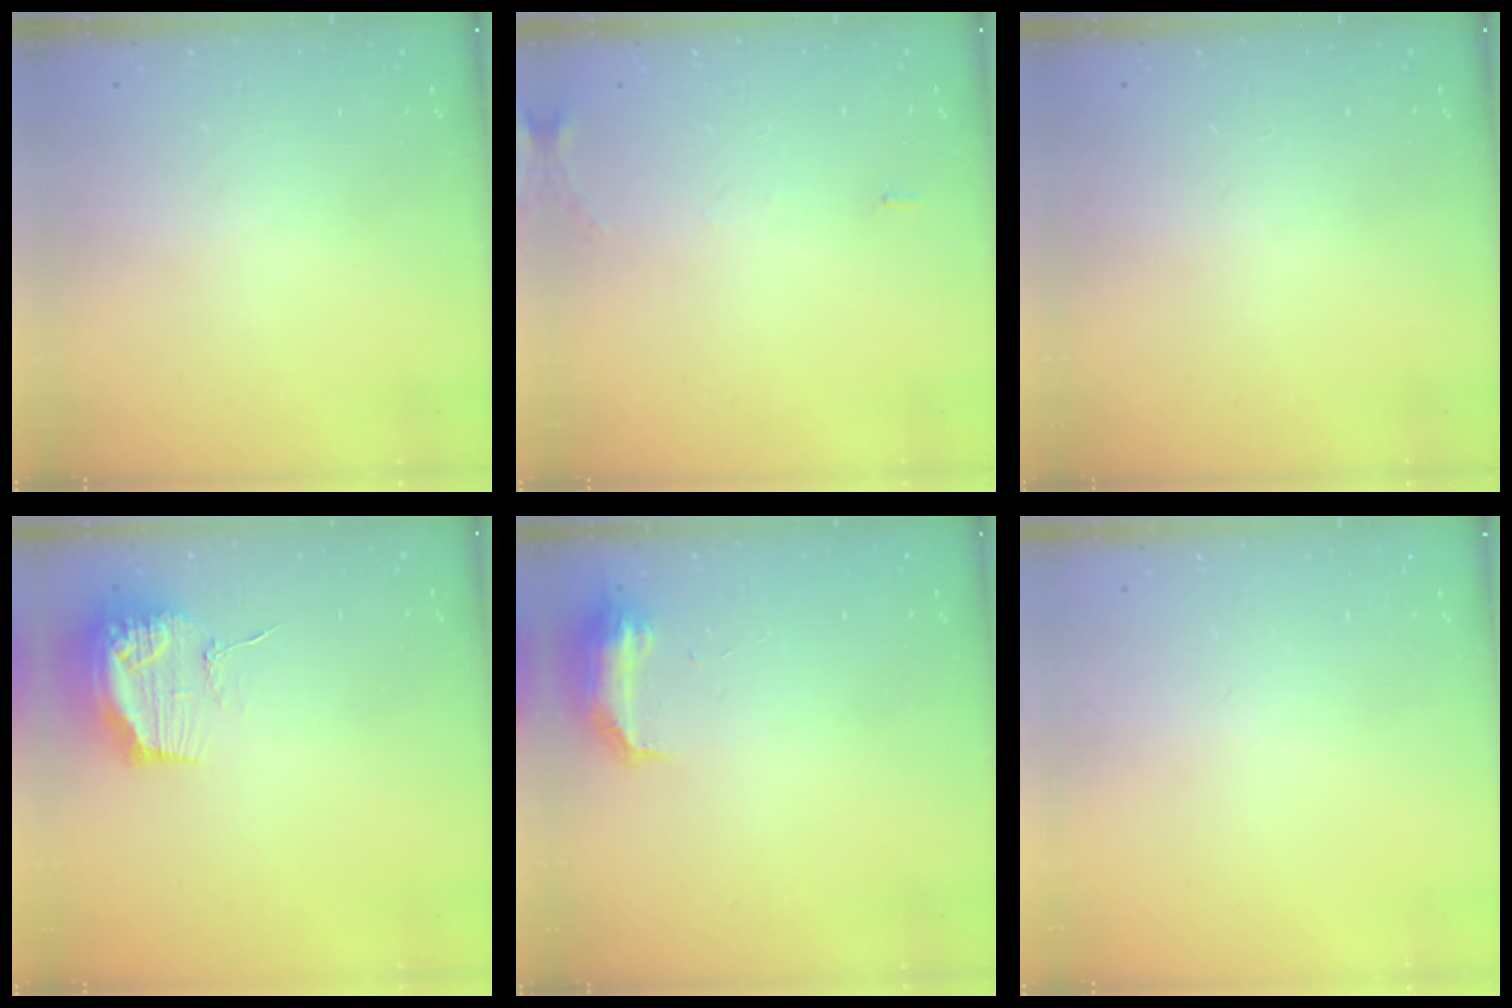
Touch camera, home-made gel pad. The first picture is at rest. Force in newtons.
{"total": 6.5, "press": 6.2, "slide": 1.8}
{"total": 0.0}
{"total": 15.6, "press": 15.6, "slide": 0.1}
{"total": 8.5, "press": 8.4, "slide": 0.9}
{"total": 0.0}